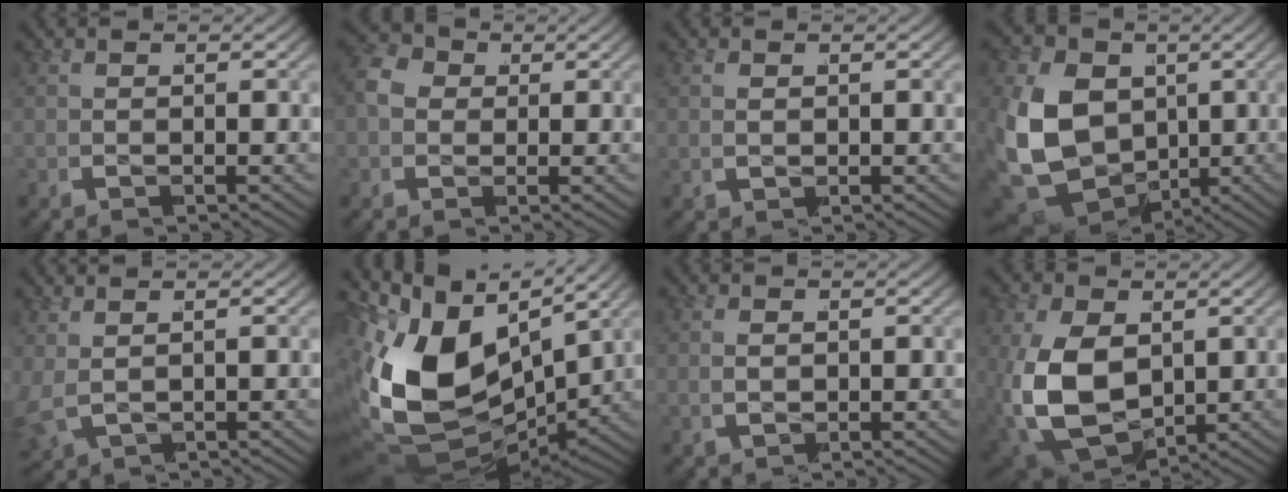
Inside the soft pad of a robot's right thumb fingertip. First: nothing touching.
{"total": 6.1, "force": [1.0, 5.1, 3.0], "torque": [-0.073, -0.010, 0.010]}
{"total": 0.6, "force": [0.2, 0.5, 0.3], "torque": [-0.006, 0.002, 0.006]}
{"total": 19.3, "force": [-1.9, 15.5, 11.3], "torque": [-0.272, -0.064, -0.021]}
{"total": 1.2, "force": [0.5, 1.0, 0.4], "torque": [-0.032, 0.000, 0.017]}
{"total": 16.8, "force": [-2.1, 11.1, 12.4], "torque": [-0.282, -0.055, -0.007]}
{"total": 0.9, "force": [0.2, 0.7, 0.5], "torque": [-0.012, 0.001, 0.007]}
{"total": 13.8, "force": [-2.1, 10.5, 8.6], "torque": [-0.245, -0.071, -0.010]}